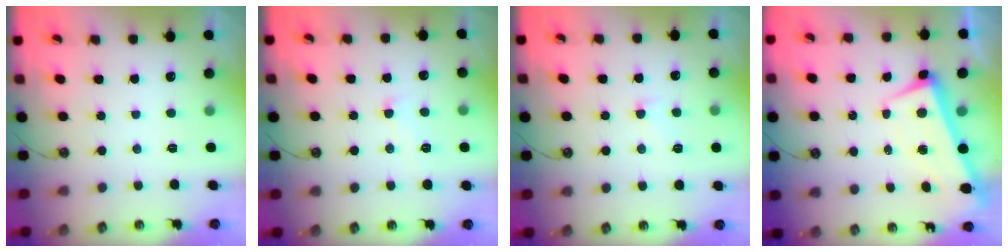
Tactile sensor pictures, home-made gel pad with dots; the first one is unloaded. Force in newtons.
{"total": 1.8, "press": 1.7, "slide": 0.6}
{"total": 3.1, "press": 3.0, "slide": 0.8}
{"total": 2.7, "press": 2.0, "slide": 1.8}